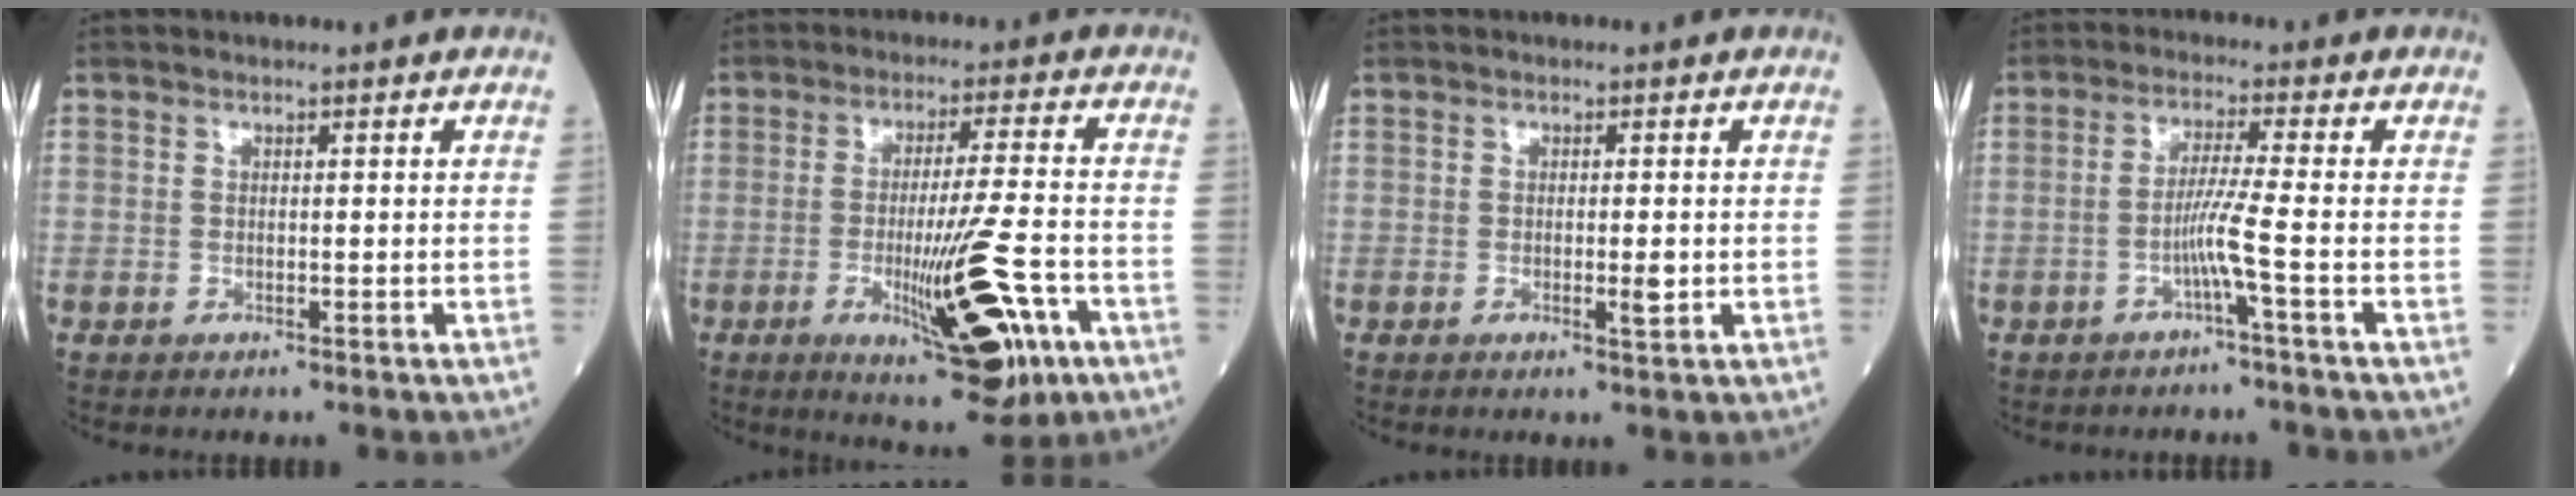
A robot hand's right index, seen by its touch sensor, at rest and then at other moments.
{"total": 14.0, "force": [-5.1, 1.5, 13.0], "torque": [-0.200, -0.025, -0.073]}
{"total": 1.8, "force": [-0.3, 0.2, 1.8], "torque": [-0.029, -0.003, -0.004]}
{"total": 4.1, "force": [-1.7, -1.4, 3.5], "torque": [-0.072, 0.003, -0.034]}